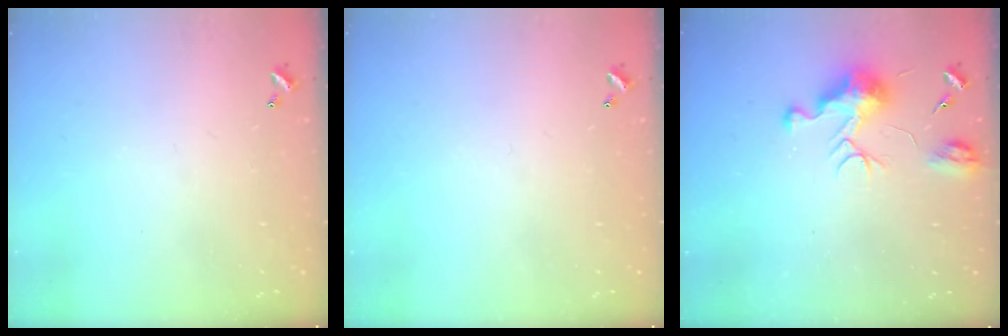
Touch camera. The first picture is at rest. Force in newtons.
{"total": 0.0}
{"total": 10.0, "press": 10.0, "slide": 0.6}